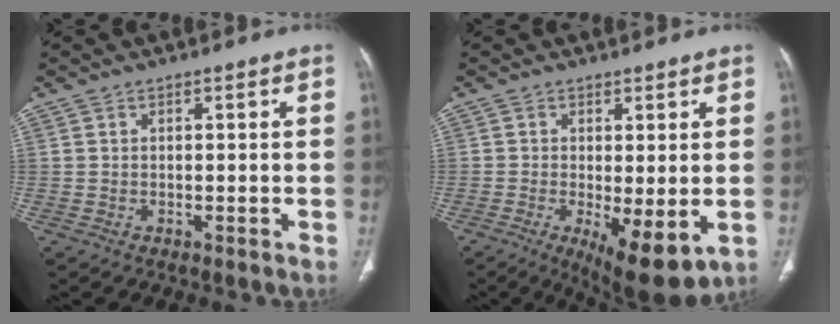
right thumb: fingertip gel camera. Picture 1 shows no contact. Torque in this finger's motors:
{"motor_torque": [-0.16, 0.37, -0.10, 0.14, 0.03]}